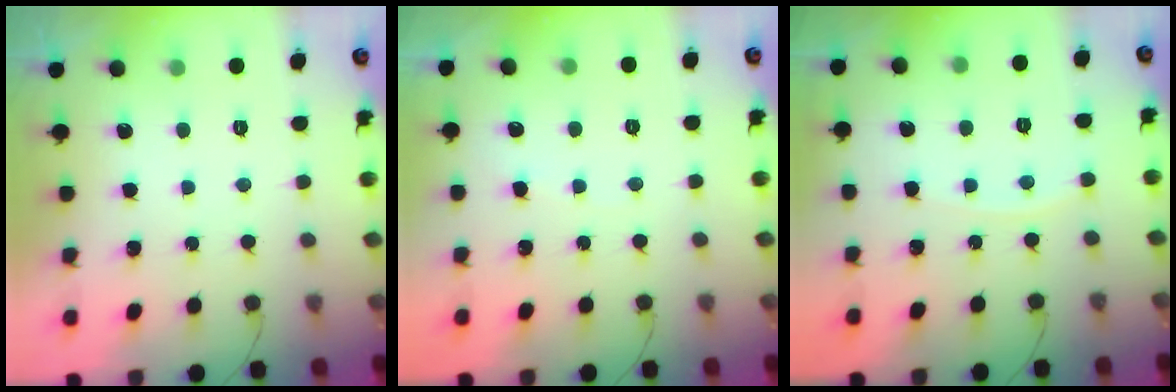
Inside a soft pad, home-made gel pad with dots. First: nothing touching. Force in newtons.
{"total": 2.7, "press": 2.6, "slide": 0.4}
{"total": 2.6, "press": 2.5, "slide": 0.4}